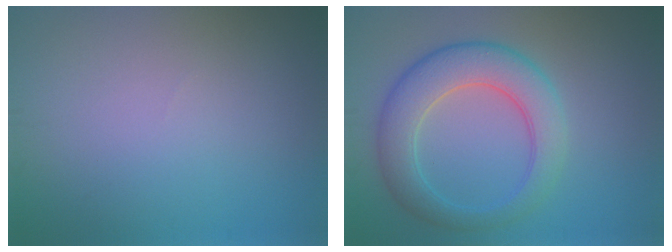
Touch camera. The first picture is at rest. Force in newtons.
{"total": 6.1, "press": 6.1, "slide": 0.6}